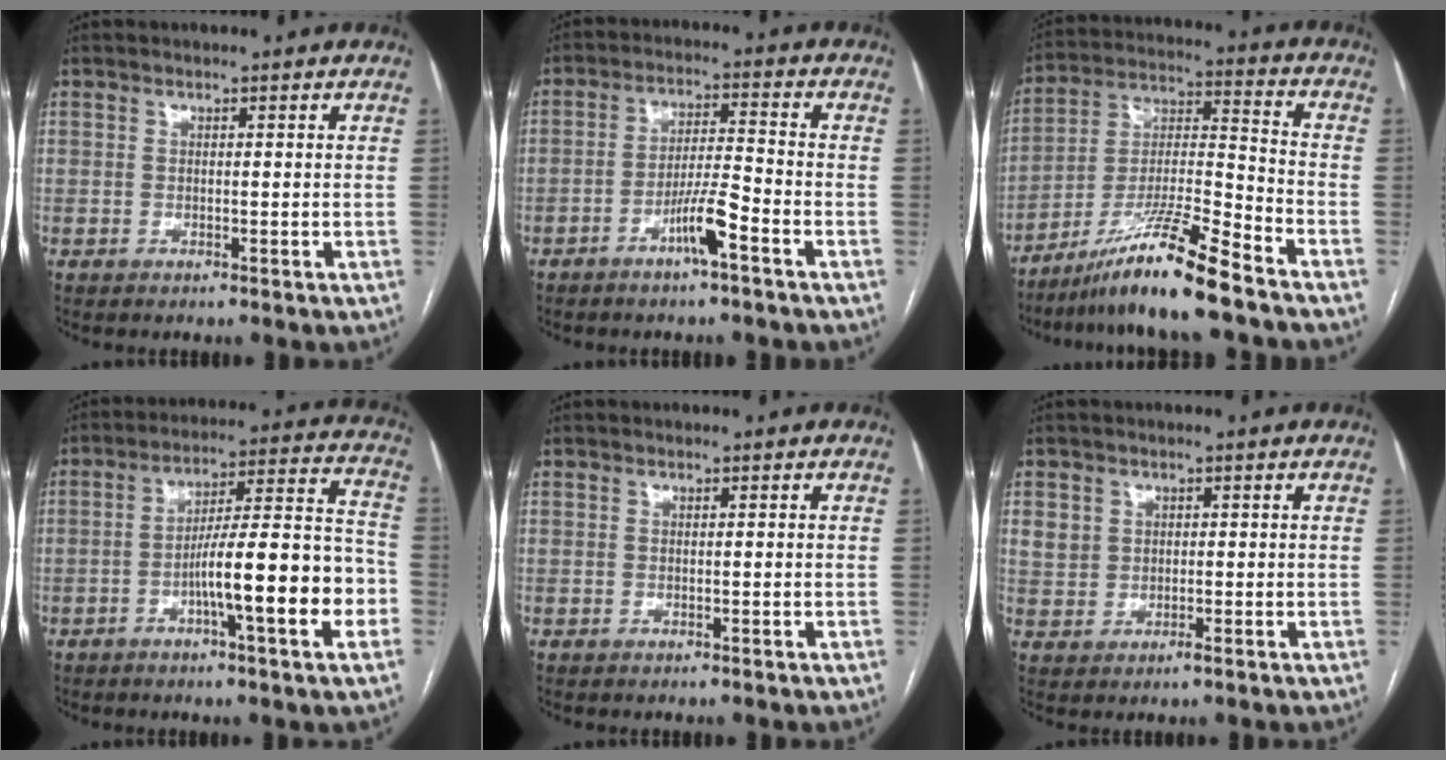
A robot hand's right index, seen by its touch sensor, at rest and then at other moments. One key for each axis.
{"total": 6.2, "fx": -3.5, "fy": 0.2, "fz": 5.1, "tx": -0.097, "ty": 0.003, "tz": -0.065}
{"total": 13.8, "fx": -10.4, "fy": -0.6, "fz": 9.0, "tx": -0.171, "ty": -0.011, "tz": -0.187}
{"total": 15.3, "fx": -4.8, "fy": 1.1, "fz": 14.5, "tx": -0.214, "ty": 0.018, "tz": -0.073}
{"total": 0.0}
{"total": 2.9, "fx": 0.8, "fy": 2.6, "fz": 1.1, "tx": -0.021, "ty": 0.004, "tz": 0.017}